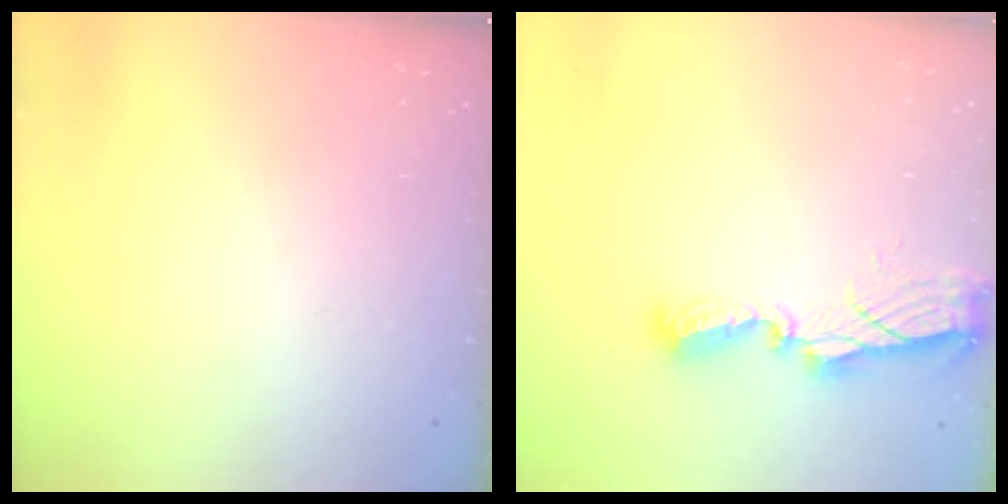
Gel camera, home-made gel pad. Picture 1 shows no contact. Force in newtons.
{"total": 7.4, "press": 7.4, "slide": 0.2}